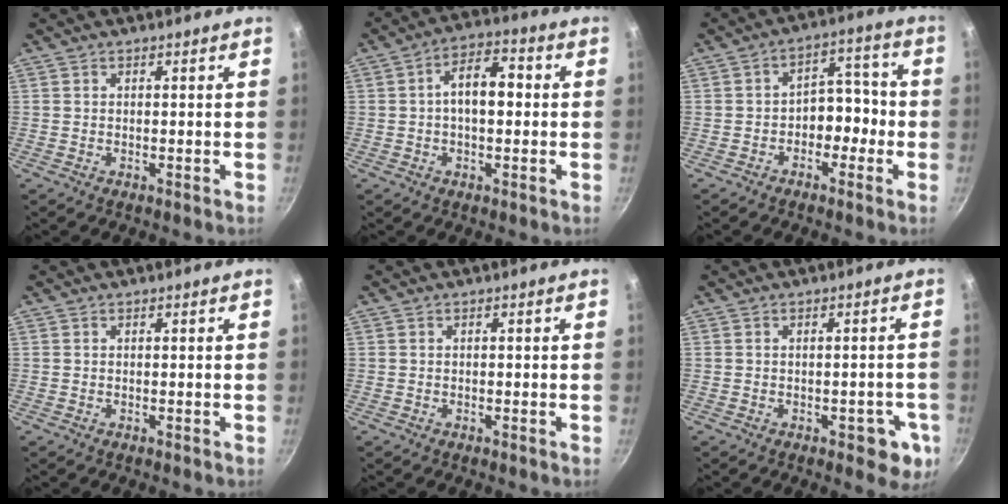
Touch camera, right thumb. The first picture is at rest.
{"total": 8.3, "force": [0.4, 4.5, 7.0], "torque": [-0.103, 0.026, -0.002]}
{"total": 7.7, "force": [-2.0, 5.3, 5.1], "torque": [-0.037, 0.040, -0.044]}
{"total": 0.0}
{"total": 0.0}
{"total": 5.4, "force": [-2.5, 2.6, 4.1], "torque": [-0.024, 0.012, -0.026]}